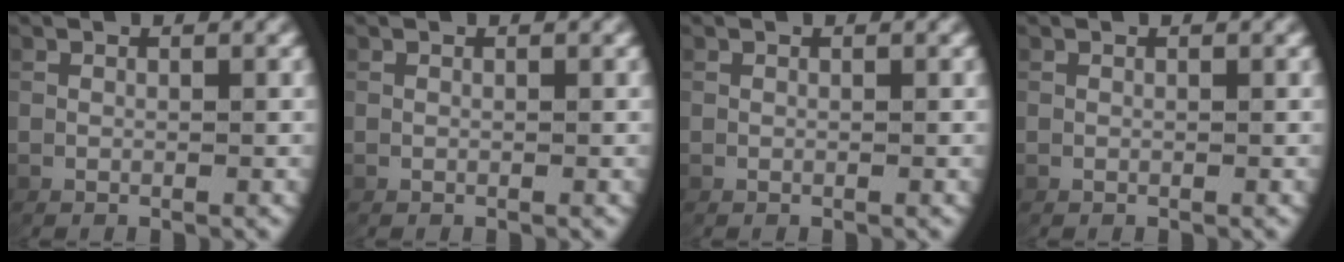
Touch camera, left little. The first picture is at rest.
{"total": 0.0}
{"total": 1.6, "force": [0.2, -1.5, -0.5], "torque": [0.009, -0.005, 0.011]}
{"total": 1.6, "force": [0.2, -1.5, -0.5], "torque": [0.009, -0.006, 0.012]}